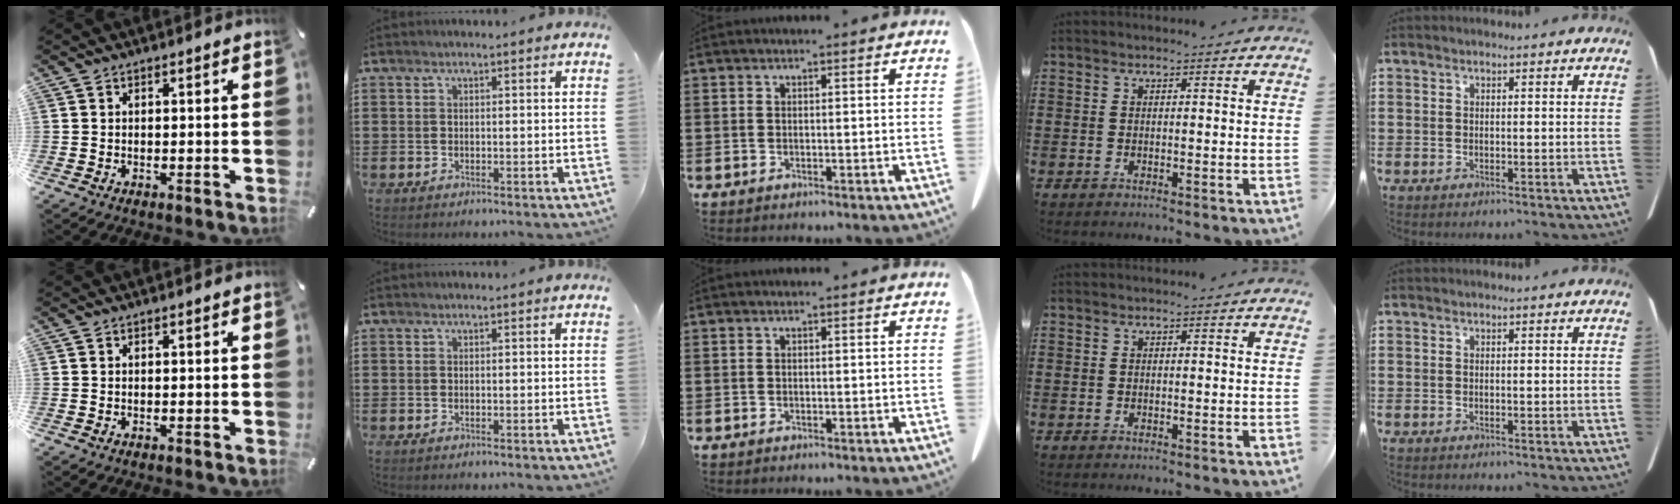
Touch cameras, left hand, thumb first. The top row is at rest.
{}